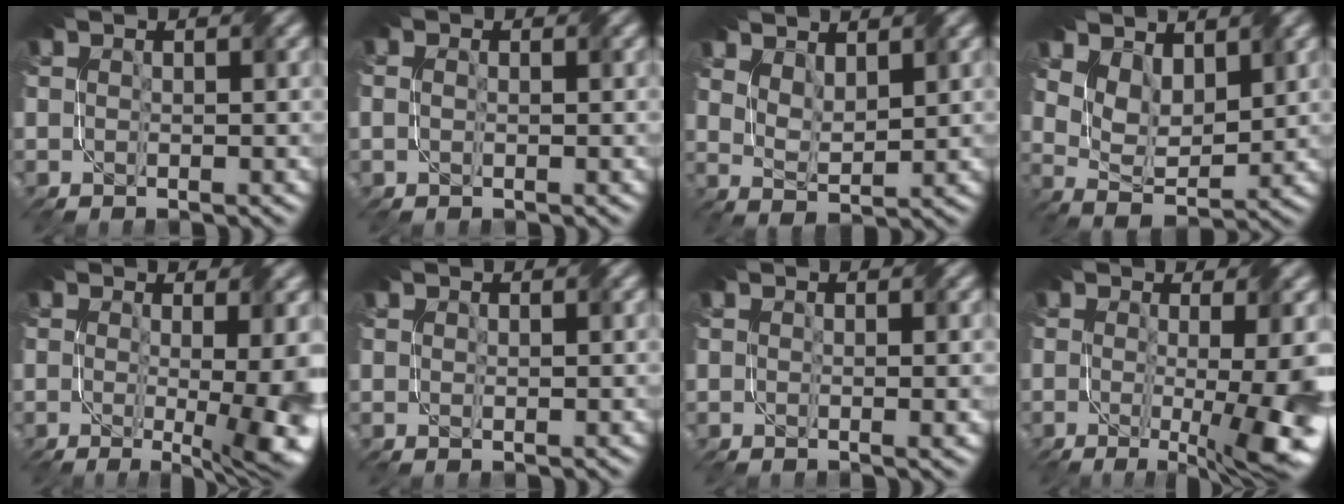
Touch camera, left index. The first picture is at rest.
{"total": 0.7, "force": [0.1, 0.6, 0.4], "torque": [-0.009, 0.003, -0.001]}
{"total": 3.3, "force": [2.7, 1.2, 1.6], "torque": [-0.042, 0.000, 0.054]}
{"total": 4.6, "force": [3.0, 2.6, 2.3], "torque": [-0.055, -0.002, 0.049]}
{"total": 9.0, "force": [-0.6, 3.0, 8.4], "torque": [-0.081, -0.006, -0.010]}
{"total": 0.0}
{"total": 1.4, "force": [0.1, 0.5, 1.3], "torque": [-0.011, -0.002, 0.000]}
{"total": 9.5, "force": [-1.2, 2.7, 9.0], "torque": [-0.101, -0.007, -0.016]}